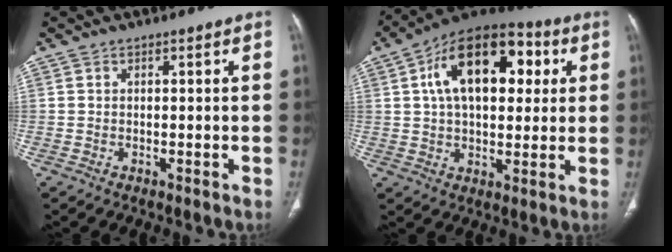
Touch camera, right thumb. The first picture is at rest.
{"total": 20.0, "force": [5.2, 11.3, 15.7], "torque": [-0.217, 0.014, 0.072]}